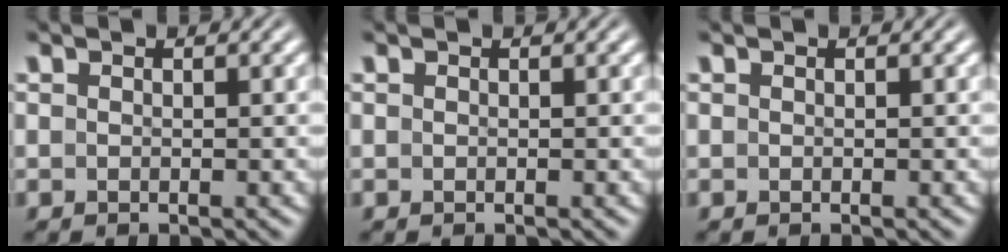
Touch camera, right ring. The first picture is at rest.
{"total": 0.0}
{"total": 1.3, "force": [-0.3, -1.2, -0.4], "torque": [0.016, -0.012, 0.005]}